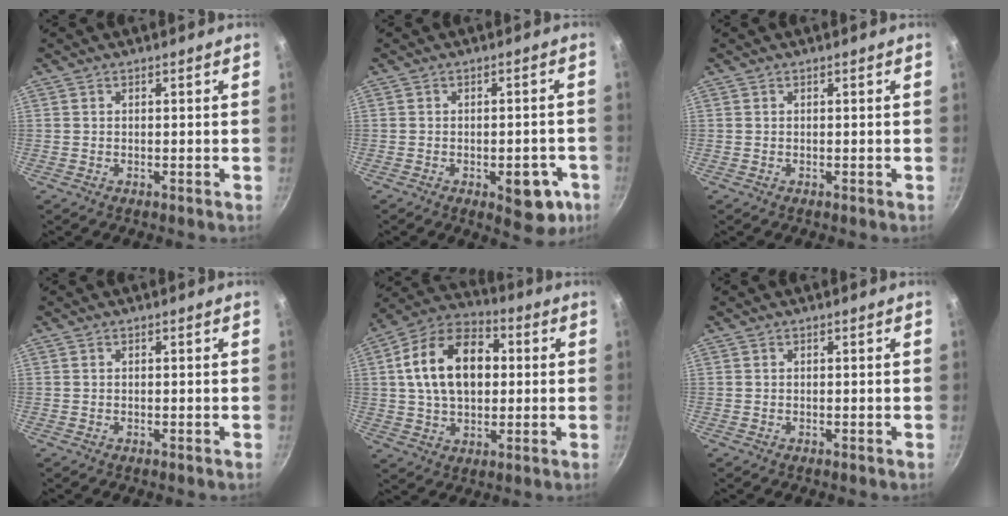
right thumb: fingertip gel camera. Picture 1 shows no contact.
{"total": 8.7, "force": [-3.3, 4.3, 6.7], "torque": [-0.046, 0.019, -0.035]}
{"total": 0.0}
{"total": 0.0}
{"total": 17.7, "force": [2.7, 11.7, 13.1], "torque": [-0.195, 0.023, 0.032]}
{"total": 0.0}